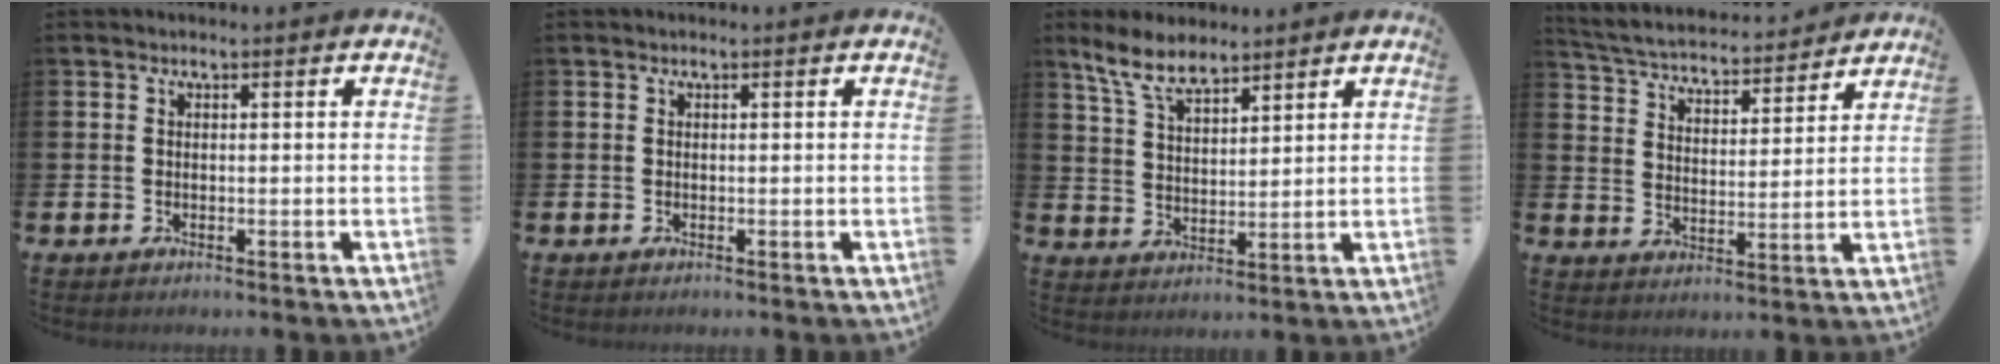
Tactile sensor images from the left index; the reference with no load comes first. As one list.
[{"total": 0.0}, {"total": 6.7, "force": [5.8, 1.9, 2.6], "torque": [-0.077, -0.011, 0.109]}, {"total": 4.8, "force": [4.6, 1.0, 0.7], "torque": [-0.043, -0.040, 0.076]}]